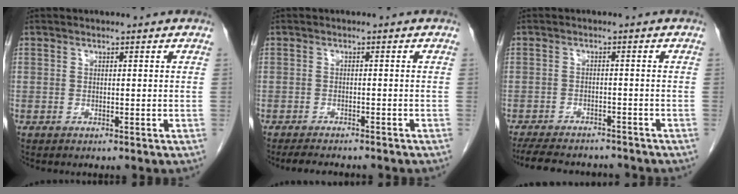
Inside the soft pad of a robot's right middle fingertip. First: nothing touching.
{"total": 6.2, "force": [-5.5, 1.3, 2.6], "torque": [-0.040, -0.008, -0.075]}
{"total": 12.4, "force": [-11.0, 3.4, 4.5], "torque": [-0.097, -0.007, -0.149]}